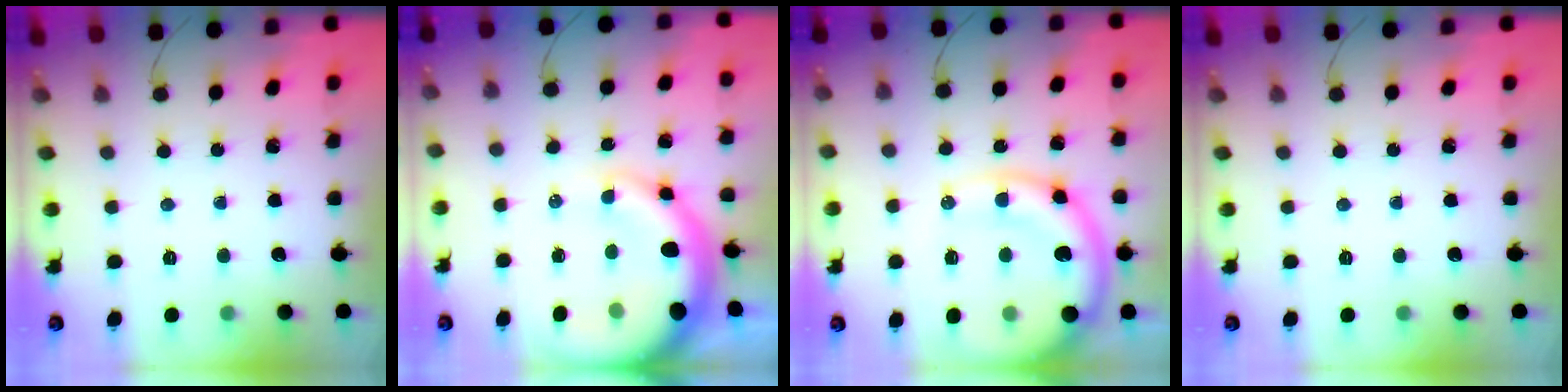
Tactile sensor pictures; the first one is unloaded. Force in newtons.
{"total": 15.7, "press": 15.3, "slide": 3.4}
{"total": 15.3, "press": 14.8, "slide": 3.8}
{"total": 0.0}